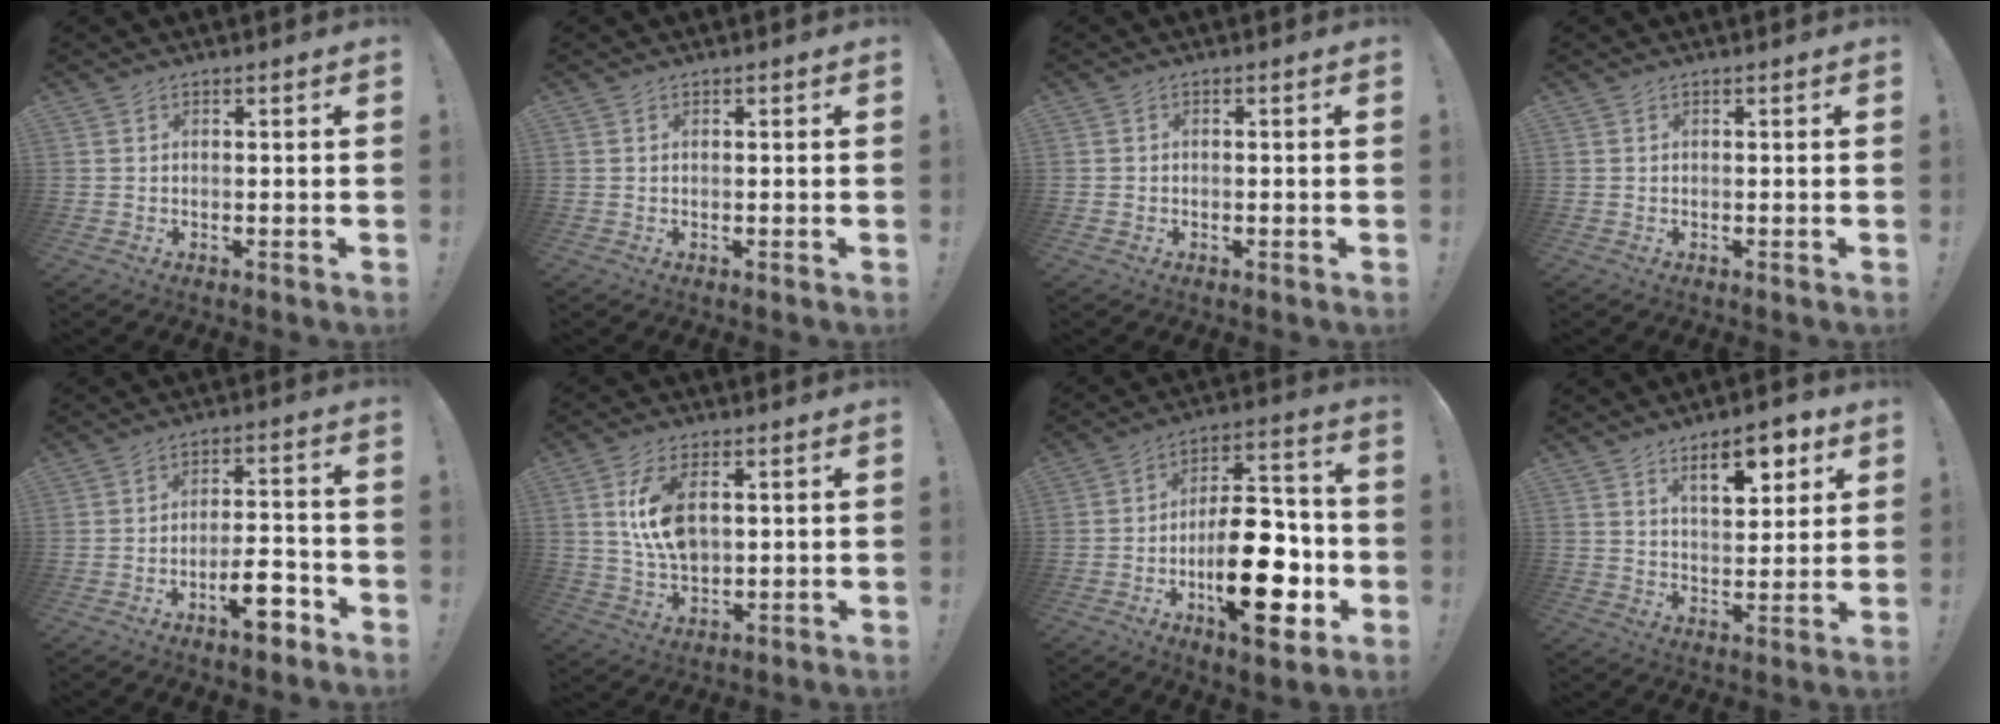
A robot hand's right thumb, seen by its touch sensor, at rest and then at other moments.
{"total": 0.0}
{"total": 0.9, "force": [-0.6, 0.7, 0.1], "torque": [-0.009, 0.005, -0.009]}
{"total": 0.0}
{"total": 9.6, "force": [-5.6, 3.4, 7.0], "torque": [-0.104, 0.039, -0.094]}
{"total": 11.3, "force": [2.4, 6.3, 9.0], "torque": [-0.172, -0.006, 0.041]}
{"total": 23.6, "force": [-6.5, 10.9, 19.8], "torque": [-0.323, 0.044, -0.090]}
{"total": 10.4, "force": [6.0, 4.1, 7.4], "torque": [-0.092, -0.027, 0.100]}